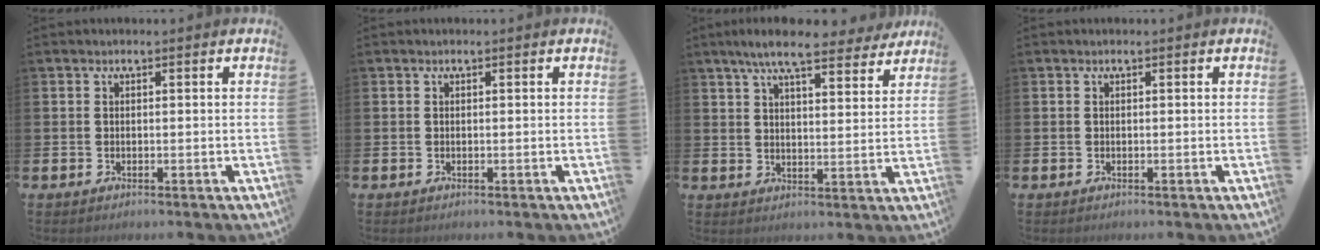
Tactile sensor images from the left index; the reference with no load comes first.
{"total": 0.0}
{"total": 8.3, "force": [7.4, 1.5, 3.5], "torque": [-0.071, -0.031, 0.130]}
{"total": 0.0}